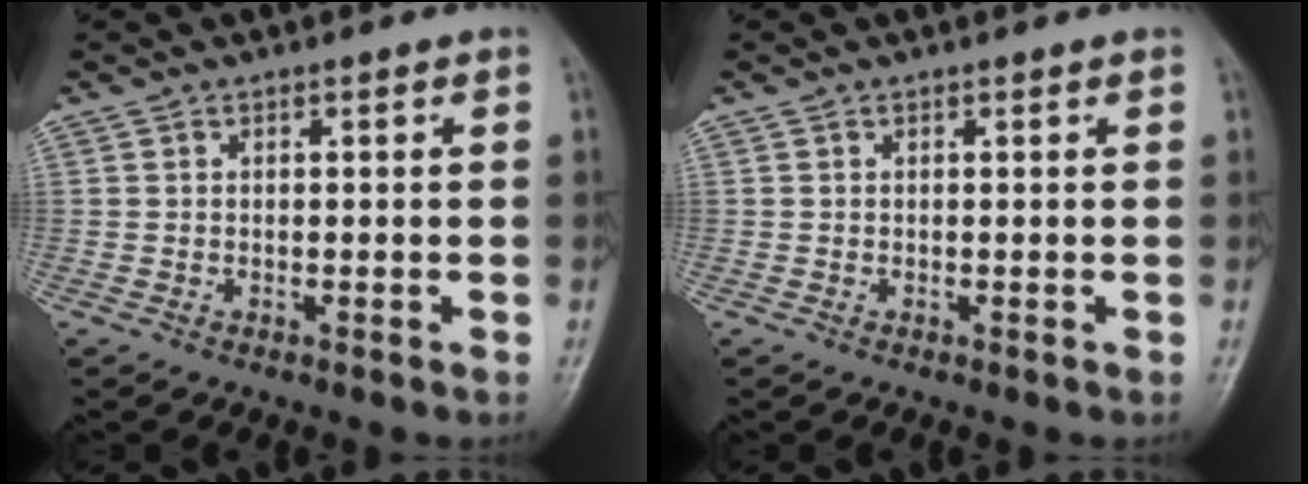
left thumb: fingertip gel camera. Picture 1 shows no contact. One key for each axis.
{"total": 0.0}